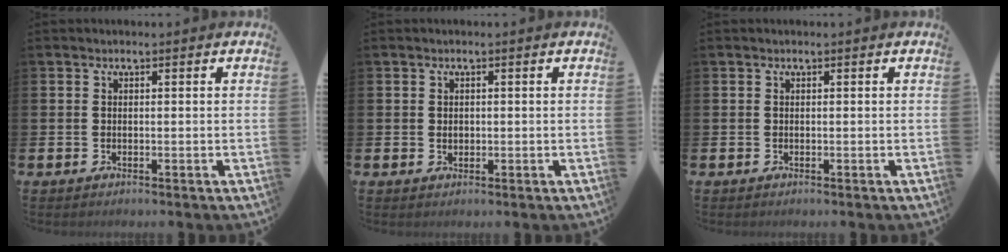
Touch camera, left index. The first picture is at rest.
{"total": 0.9, "force": [0.1, 0.8, 0.5], "torque": [0.001, 0.002, -0.002]}
{"total": 0.0}